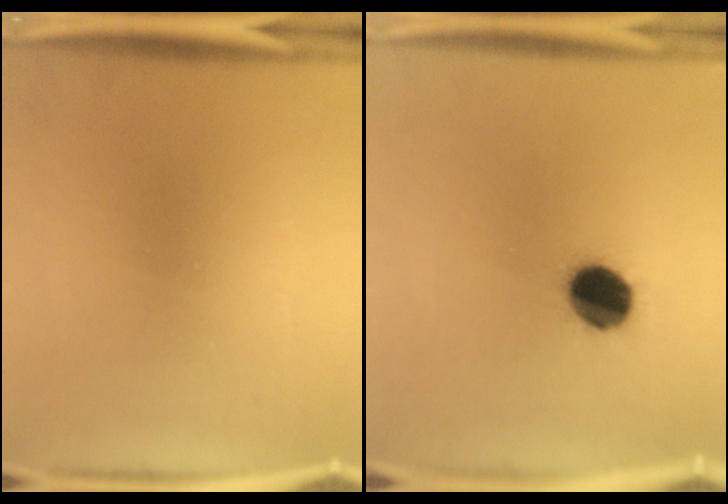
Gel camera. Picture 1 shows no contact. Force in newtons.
{"total": 10.5}